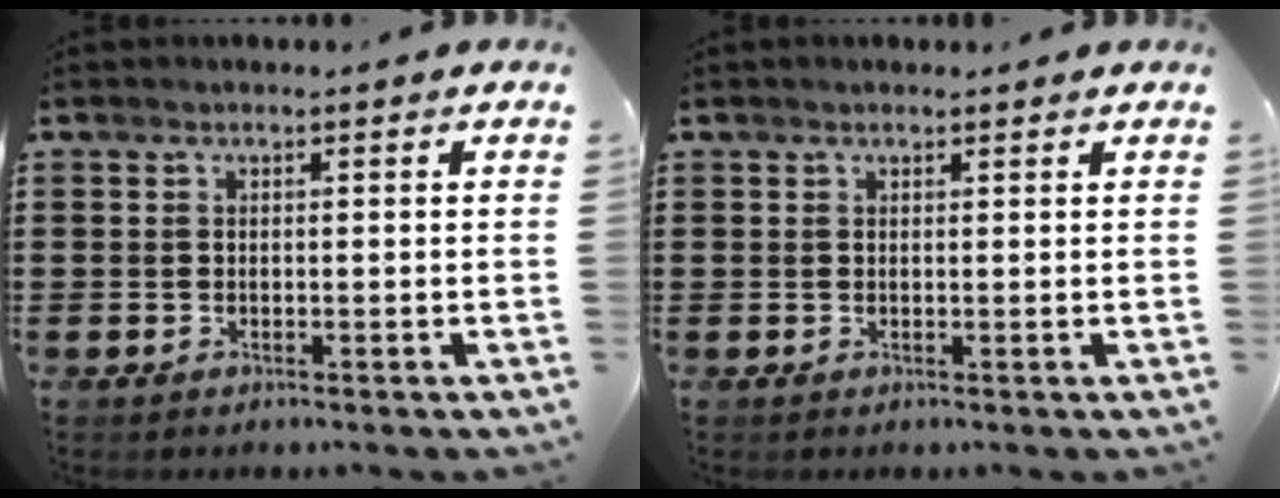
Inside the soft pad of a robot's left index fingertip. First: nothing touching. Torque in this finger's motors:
{"motor_torque": [1.22, -0.92, 0.23, 0.07]}